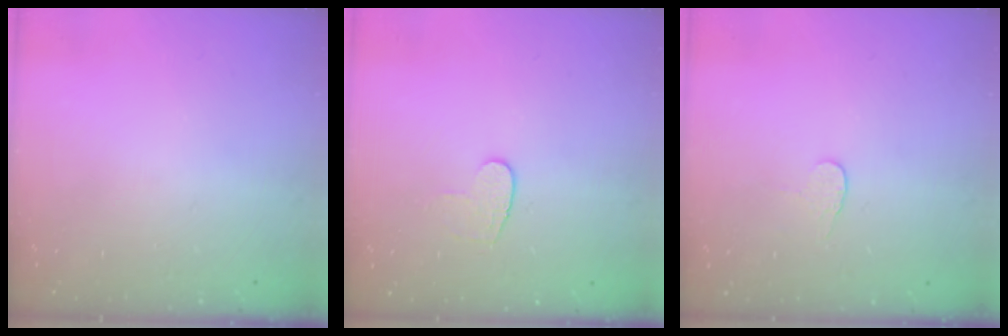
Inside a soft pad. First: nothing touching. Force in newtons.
{"total": 6.6, "press": 6.6, "slide": 0.6}
{"total": 3.8, "press": 3.8, "slide": 0.3}